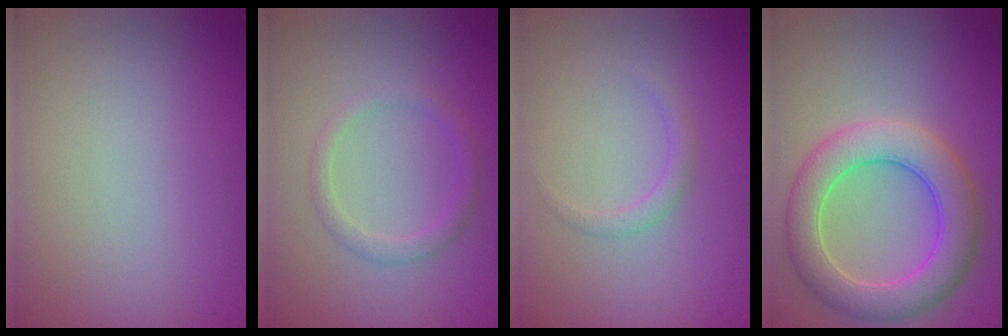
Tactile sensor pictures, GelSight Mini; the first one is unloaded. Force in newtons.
{"total": 1.6, "press": 1.6, "slide": 0.0}
{"total": 1.1, "press": 1.1, "slide": 0.1}
{"total": 6.1, "press": 6.0, "slide": 0.3}